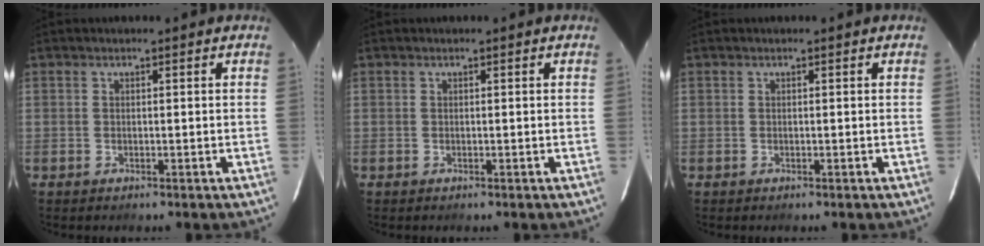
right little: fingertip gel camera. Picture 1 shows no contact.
{"total": 0.0}
{"total": 0.0}